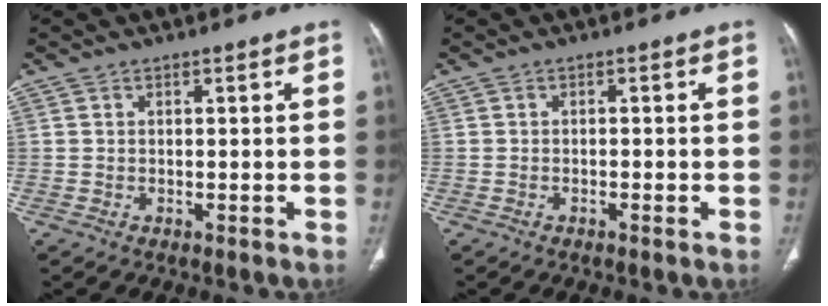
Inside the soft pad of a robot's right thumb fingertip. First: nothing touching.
{"total": 0.8, "force": [-0.4, 0.1, 0.6], "torque": [-0.013, 0.005, -0.005]}